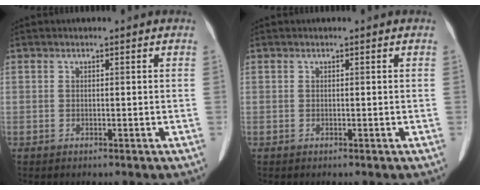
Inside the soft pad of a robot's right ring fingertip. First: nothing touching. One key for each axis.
{"total": 0.0}